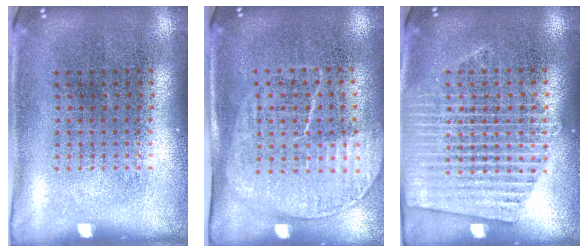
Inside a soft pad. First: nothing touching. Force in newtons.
{"total": 1.7, "press": 1.4, "slide": 0.9}
{"total": 1.6, "press": 1.6, "slide": 0.3}